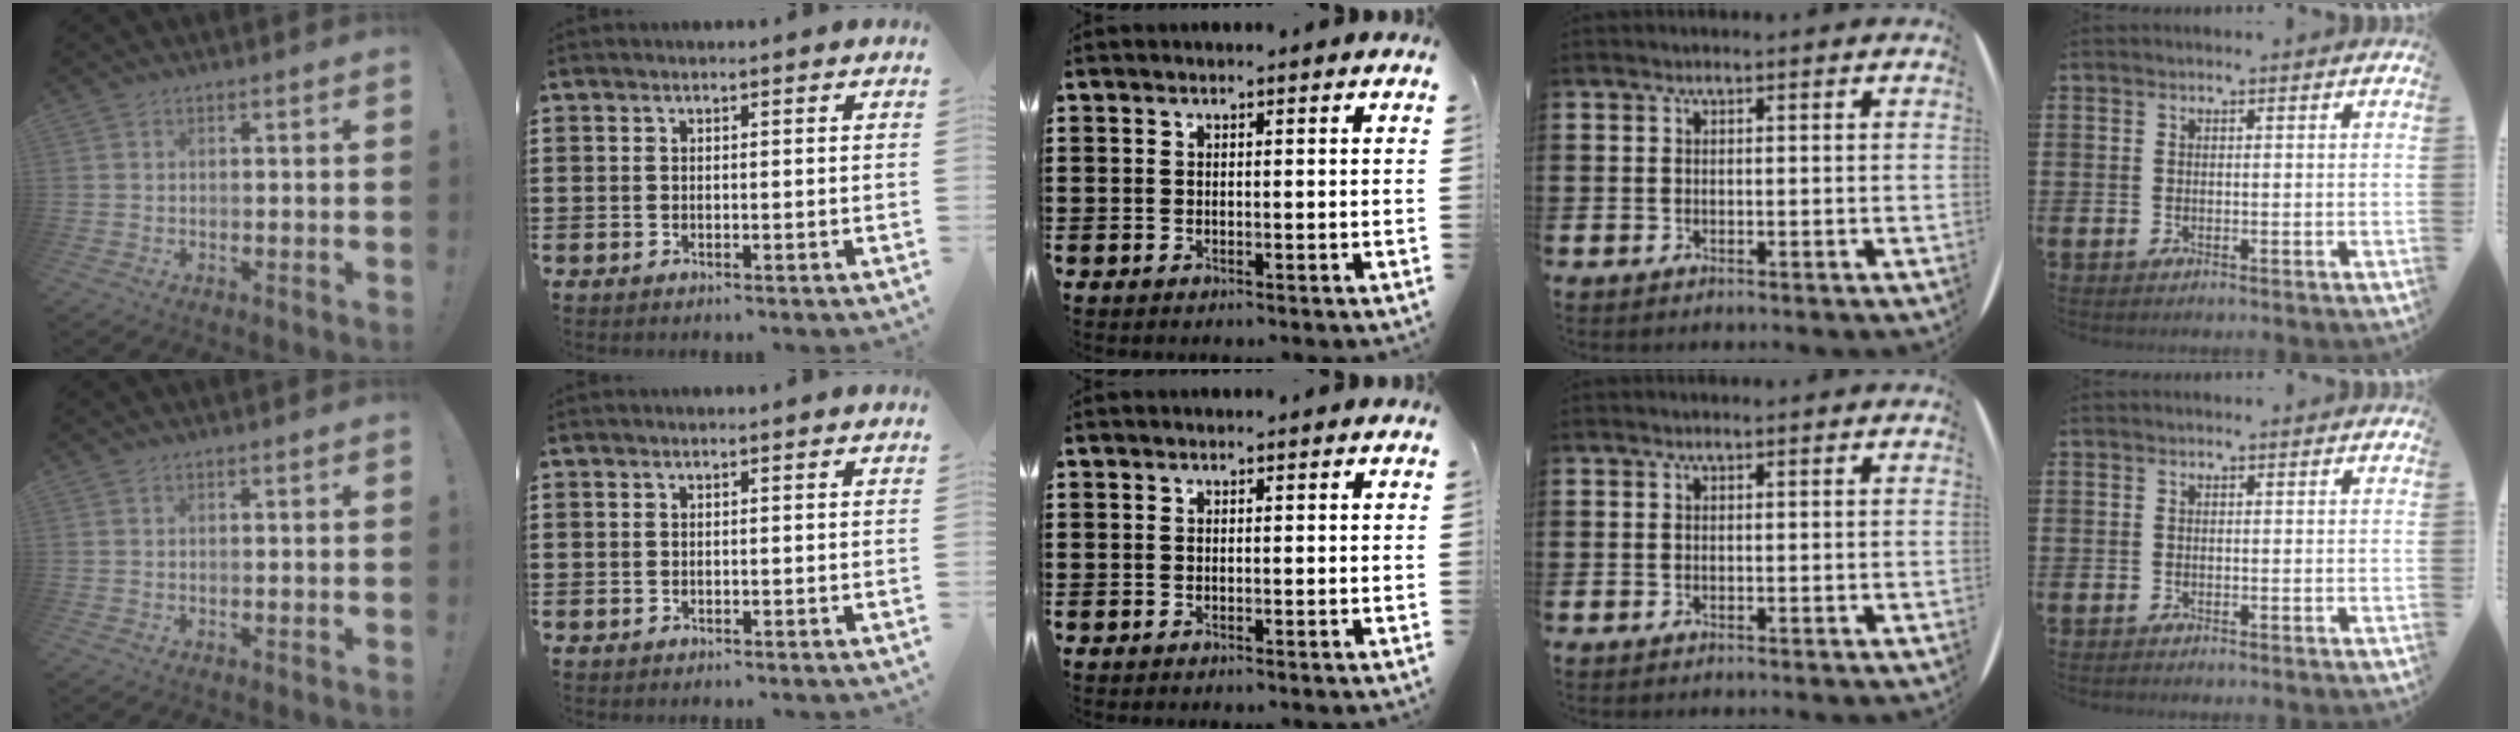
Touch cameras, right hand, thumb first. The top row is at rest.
{}